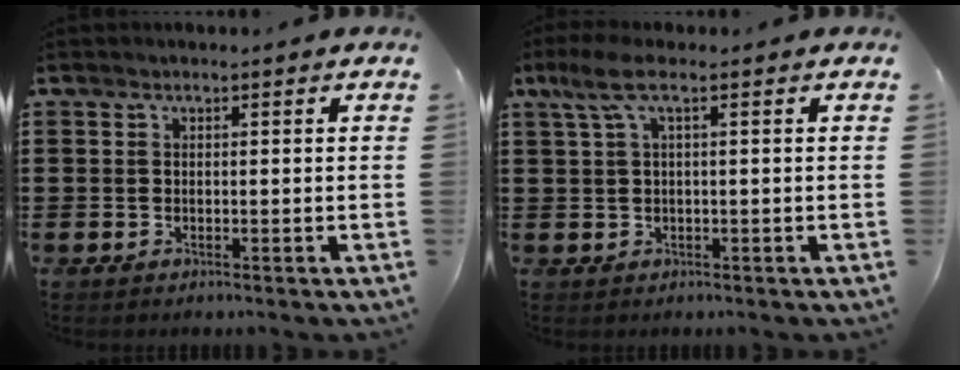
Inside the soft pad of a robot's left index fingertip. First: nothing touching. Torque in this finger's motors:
{"motor_torque": [1.00, -1.14, 0.23, 0.08]}